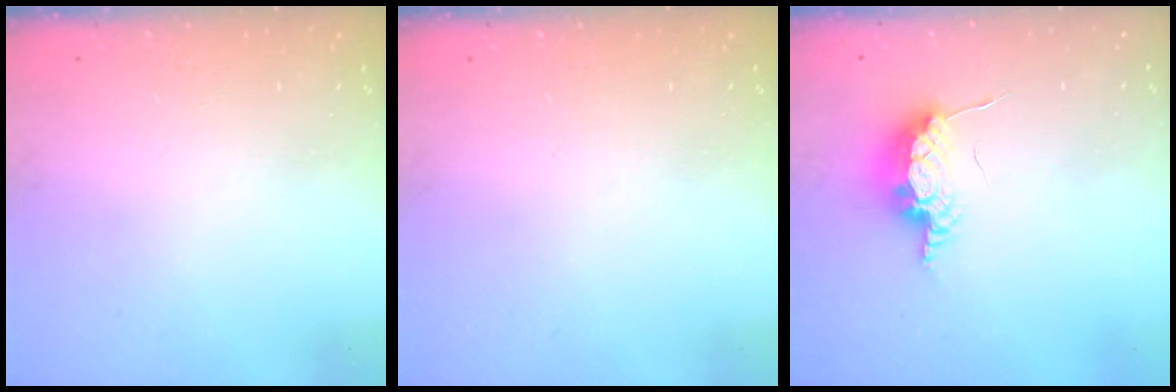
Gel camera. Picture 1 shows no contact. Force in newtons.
{"total": 0.0}
{"total": 7.8, "press": 7.8, "slide": 0.2}